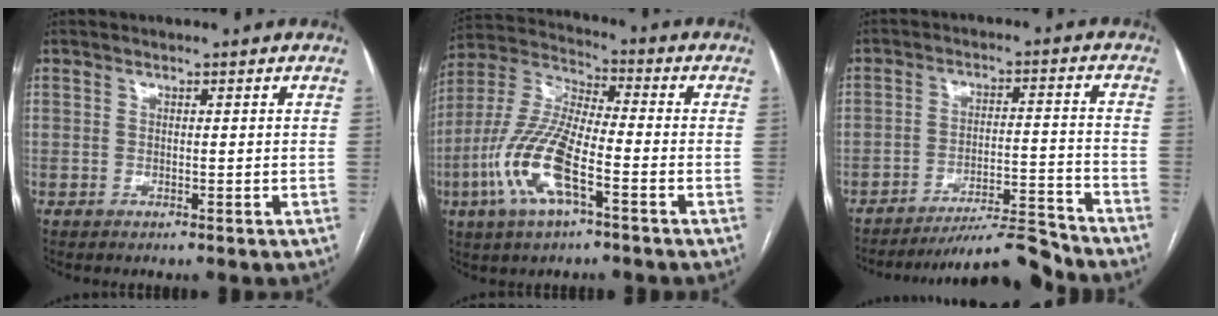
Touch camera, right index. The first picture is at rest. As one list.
[{"total": 14.0, "force": [-5.3, 3.7, 12.4], "torque": [-0.276, -0.005, -0.103]}, {"total": 10.3, "force": [-10.0, -1.0, 2.1], "torque": [-0.021, 0.013, -0.167]}]